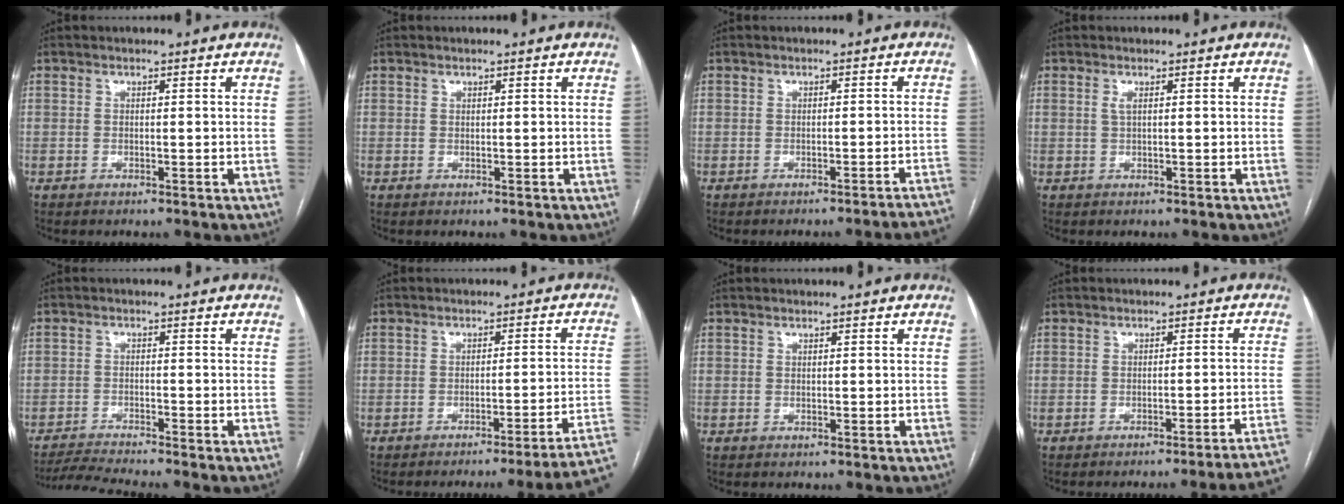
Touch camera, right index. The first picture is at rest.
{"total": 0.0}
{"total": 8.7, "force": [-8.5, -1.6, 1.5], "torque": [0.008, -0.005, -0.091]}
{"total": 1.0, "force": [0.4, 0.2, 0.9], "torque": [-0.027, 0.001, 0.008]}
{"total": 4.5, "force": [-4.2, -1.5, 0.7], "torque": [-0.019, -0.021, -0.080]}
{"total": 11.0, "force": [-7.6, -1.8, 7.7], "torque": [-0.059, 0.015, -0.090]}
{"total": 0.0}
{"total": 11.3, "force": [-10.1, -2.2, 4.4], "torque": [-0.006, -0.001, -0.112]}